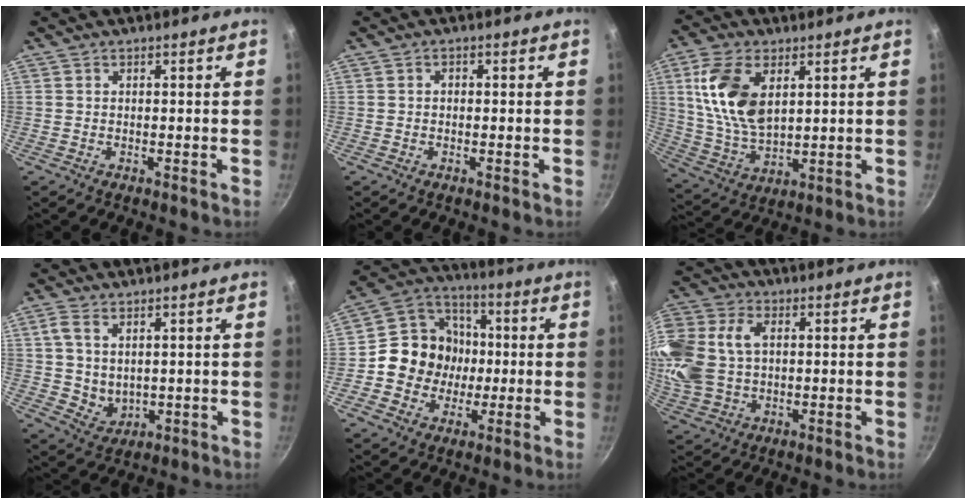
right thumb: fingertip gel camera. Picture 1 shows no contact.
{"total": 1.1, "force": [0.0, 0.9, 0.7], "torque": [-0.011, 0.006, -0.001]}
{"total": 14.6, "force": [4.4, 8.3, 11.2], "torque": [-0.204, -0.018, 0.094]}
{"total": 6.0, "force": [1.8, 4.0, 4.1], "torque": [-0.069, -0.012, 0.044]}
{"total": 13.3, "force": [-1.0, 12.2, 5.3], "torque": [-0.053, 0.027, -0.033]}
{"total": 20.5, "force": [4.1, 15.0, 13.3], "torque": [-0.328, 0.031, 0.079]}